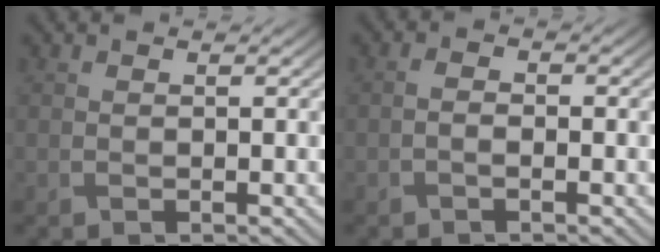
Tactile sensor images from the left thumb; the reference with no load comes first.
{"total": 1.2, "force": [-0.5, 0.6, 0.8], "torque": [-0.019, 0.002, -0.011]}